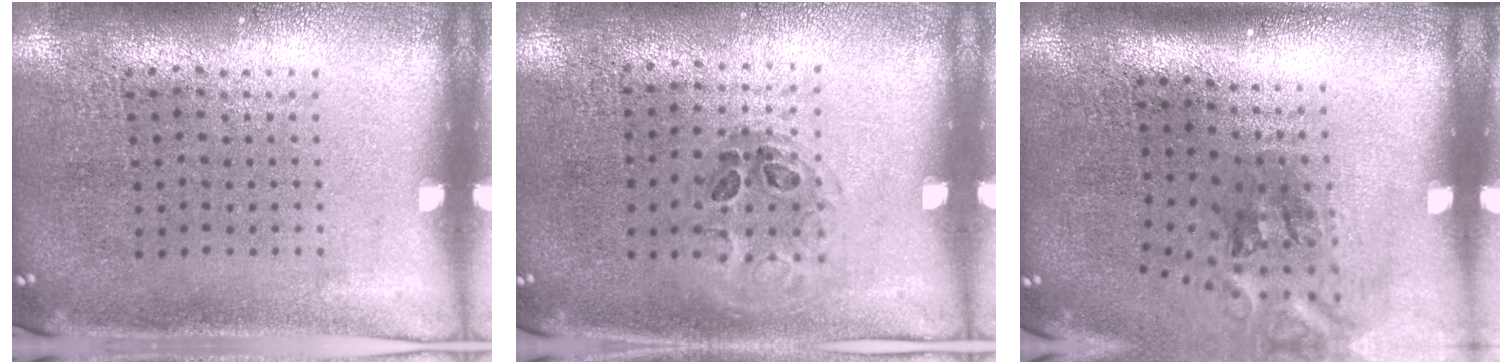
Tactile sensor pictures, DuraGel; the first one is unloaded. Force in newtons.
{"total": 0.9, "press": 0.6, "slide": 0.7}
{"total": 2.1, "press": 1.3, "slide": 1.6}